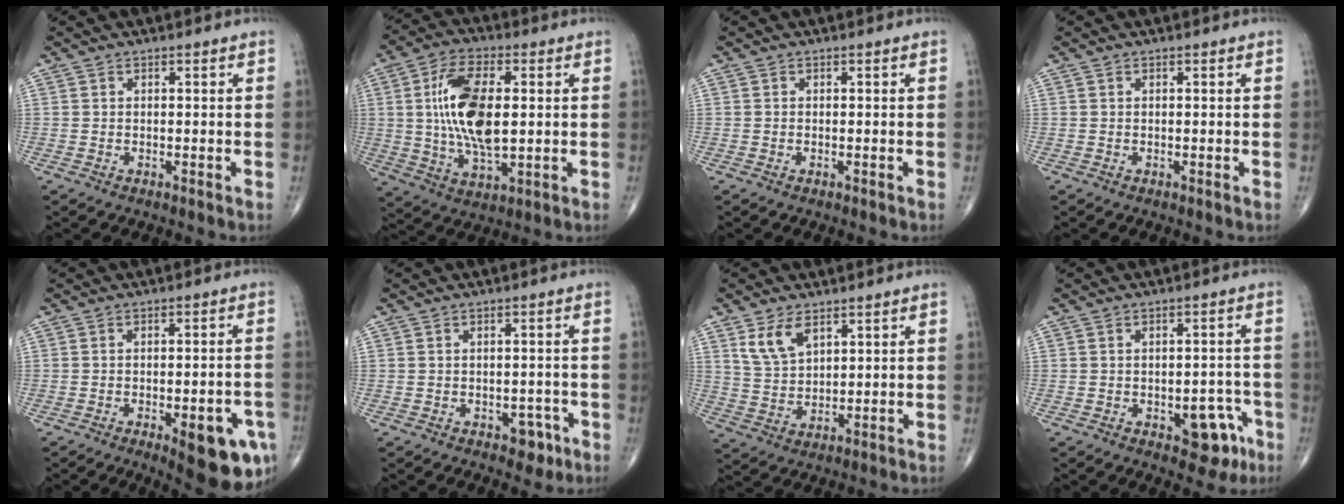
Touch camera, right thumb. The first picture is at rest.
{"total": 15.4, "force": [1.6, 7.2, 13.6], "torque": [-0.255, -0.006, 0.032]}
{"total": 0.0}
{"total": 0.0}
{"total": 13.5, "force": [-5.7, 4.6, 11.3], "torque": [-0.107, 0.016, -0.059]}
{"total": 3.8, "force": [-2.0, 2.4, 2.2], "torque": [-0.009, 0.012, -0.023]}
{"total": 6.5, "force": [3.6, 3.5, 4.1], "torque": [-0.071, -0.018, 0.079]}
{"total": 7.8, "force": [-3.4, 4.2, 5.6], "torque": [-0.039, 0.026, -0.037]}